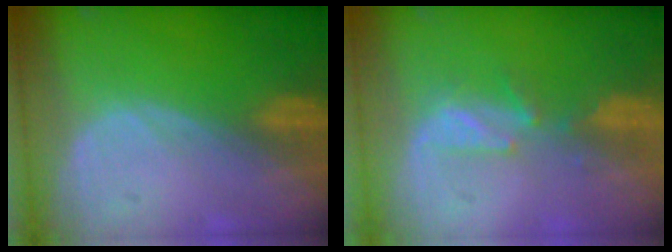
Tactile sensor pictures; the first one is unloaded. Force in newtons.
{"total": 3.1, "press": 3.0, "slide": 0.3}